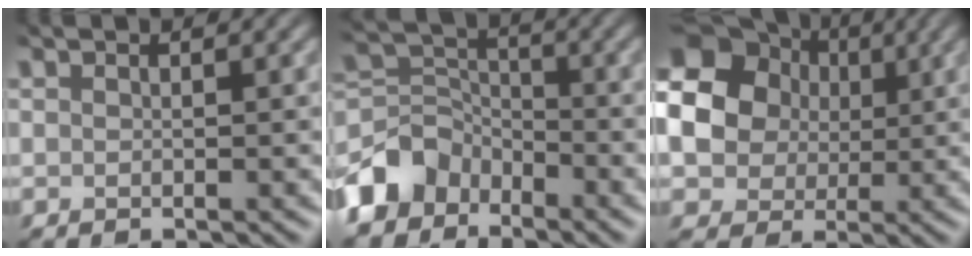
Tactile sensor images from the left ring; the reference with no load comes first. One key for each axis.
{"total": 5.3, "fx": -4.4, "fy": 3.0, "fz": 0.2, "tx": -0.005, "ty": 0.000, "tz": -0.089}
{"total": 15.9, "fx": 3.5, "fy": 14.1, "fz": 6.5, "tx": -0.158, "ty": 0.013, "tz": 0.058}